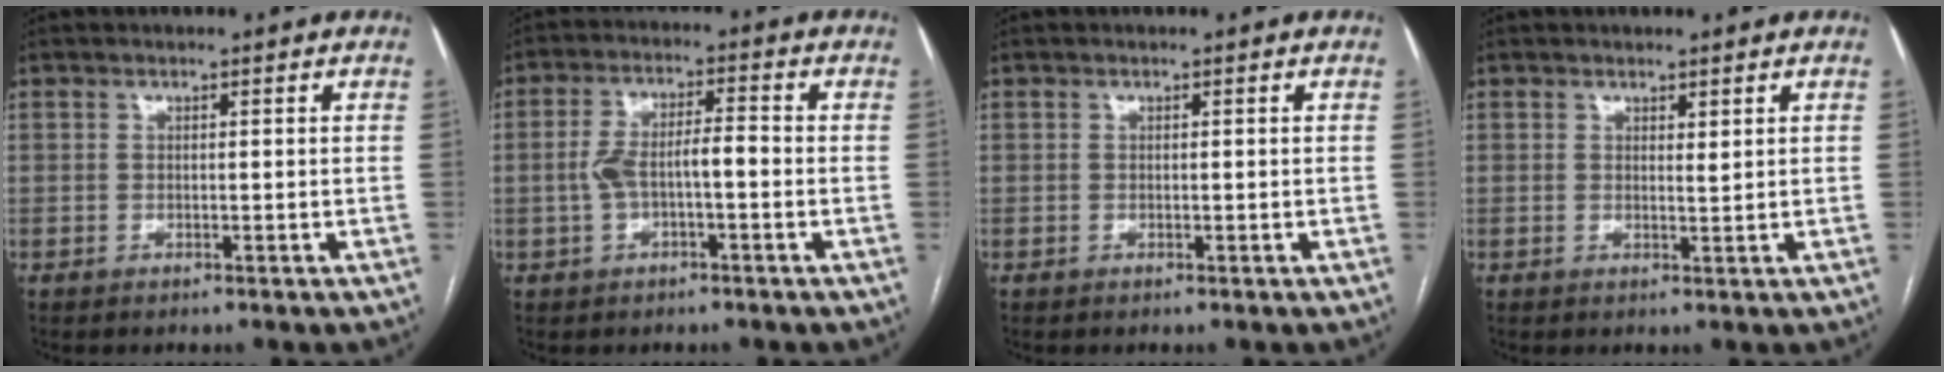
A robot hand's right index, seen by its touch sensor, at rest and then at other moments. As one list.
[{"total": 6.5, "force": [-1.1, 2.1, 6.0], "torque": [-0.125, 0.027, -0.017]}, {"total": 0.0}, {"total": 0.9, "force": [0.6, 0.2, 0.7], "torque": [-0.009, -0.006, 0.011]}]